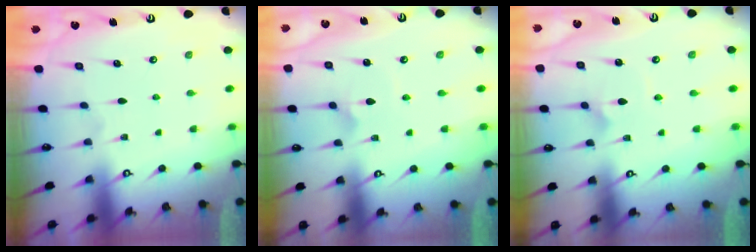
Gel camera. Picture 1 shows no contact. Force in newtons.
{"total": 2.1, "press": 2.0, "slide": 0.3}
{"total": 2.4, "press": 2.4, "slide": 0.2}